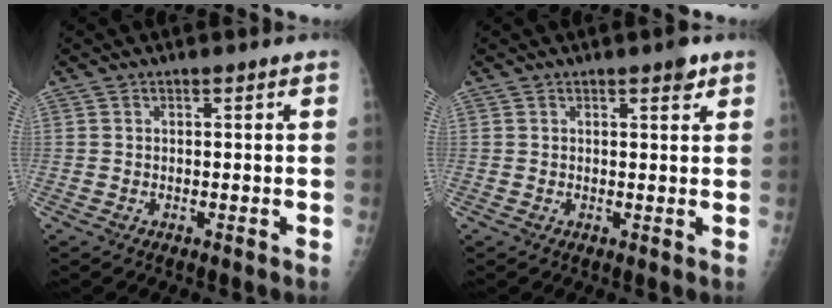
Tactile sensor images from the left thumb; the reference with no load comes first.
{"total": 2.2, "force": [1.4, 0.8, 1.5], "torque": [-0.014, -0.006, 0.017]}